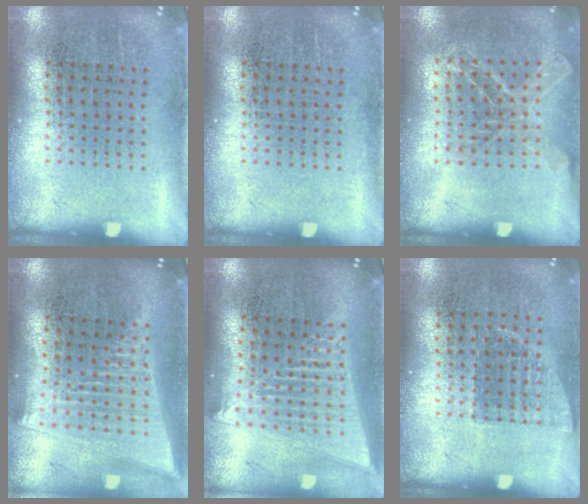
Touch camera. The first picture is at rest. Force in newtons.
{"total": 0.0}
{"total": 1.1, "press": 1.1, "slide": 0.0}
{"total": 2.1, "press": 1.8, "slide": 1.1}
{"total": 2.1, "press": 1.8, "slide": 1.1}
{"total": 0.6, "press": 0.6, "slide": 0.2}